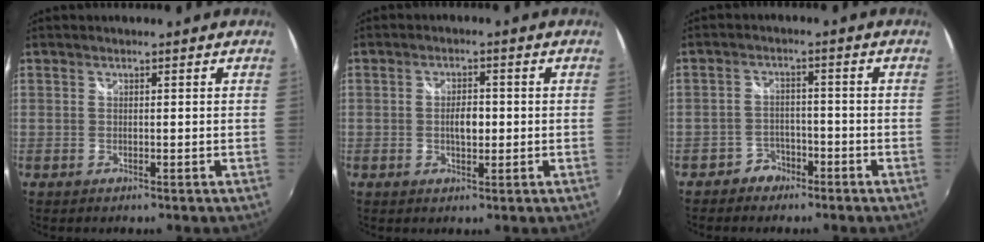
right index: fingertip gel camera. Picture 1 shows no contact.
{"total": 3.7, "force": [-0.3, 1.9, 3.2], "torque": [-0.055, 0.002, -0.005]}
{"total": 4.4, "force": [-3.2, 3.0, 0.3], "torque": [-0.016, 0.016, -0.057]}